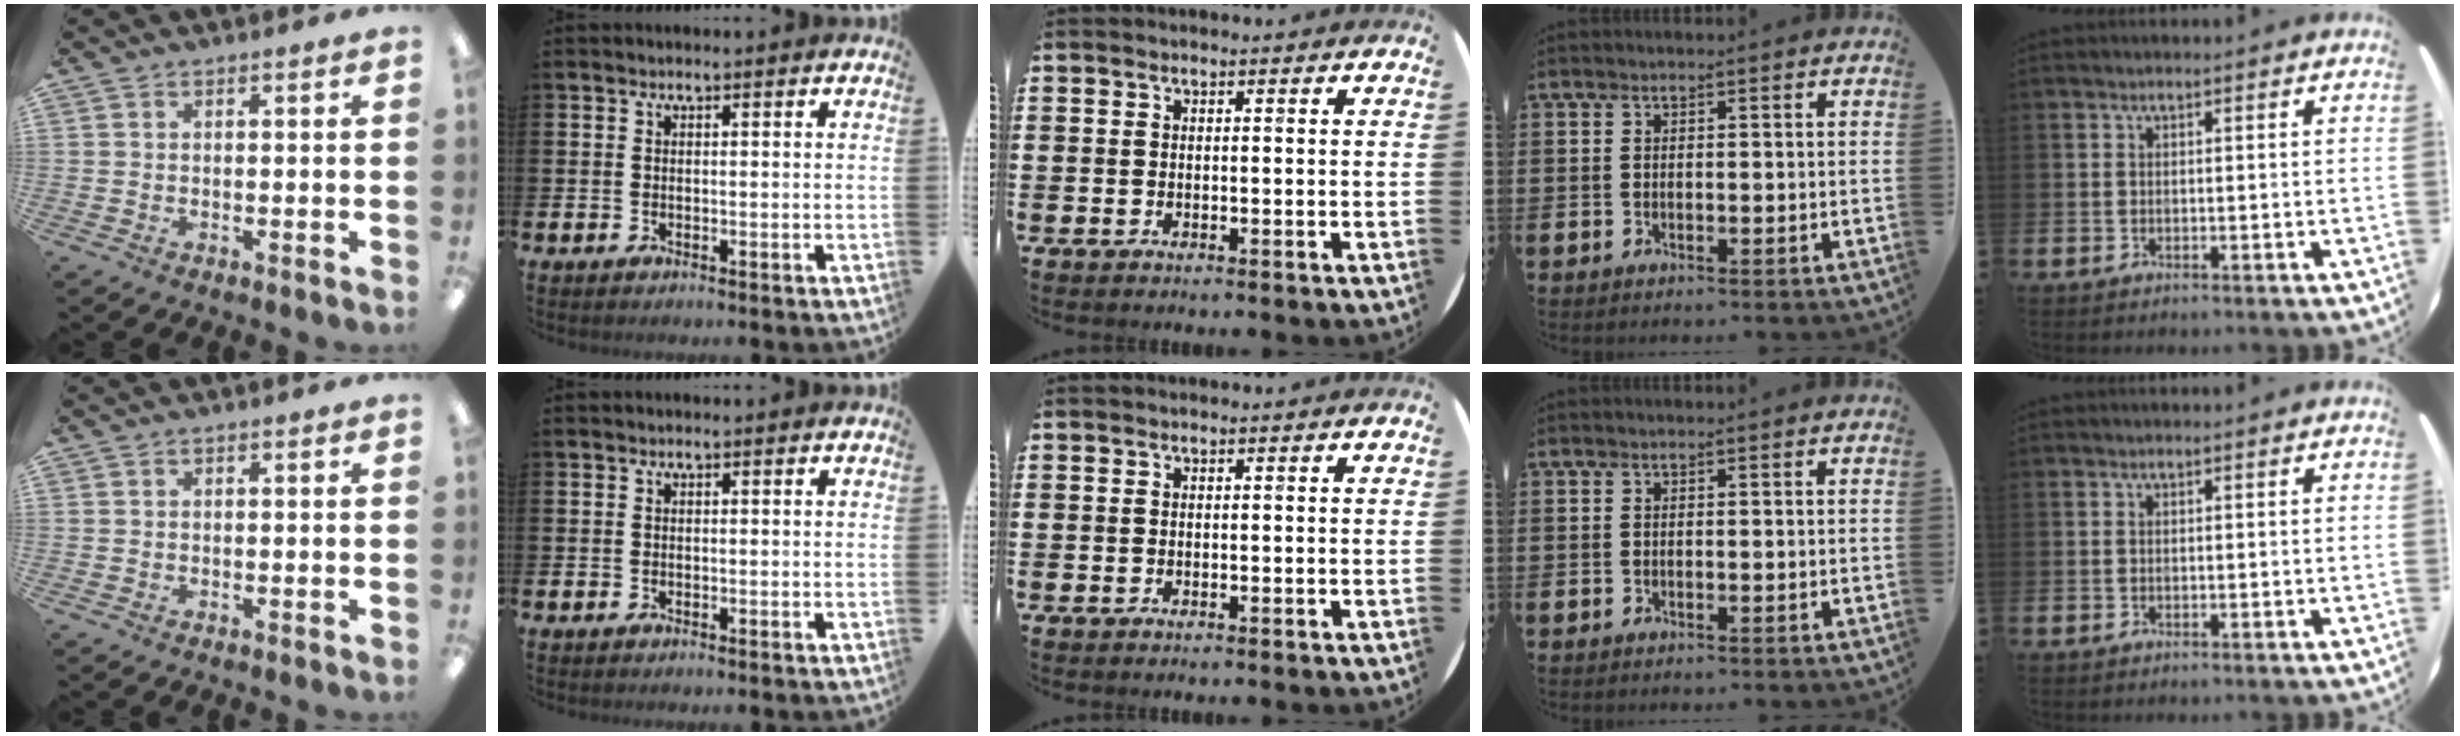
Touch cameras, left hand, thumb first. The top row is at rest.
{}